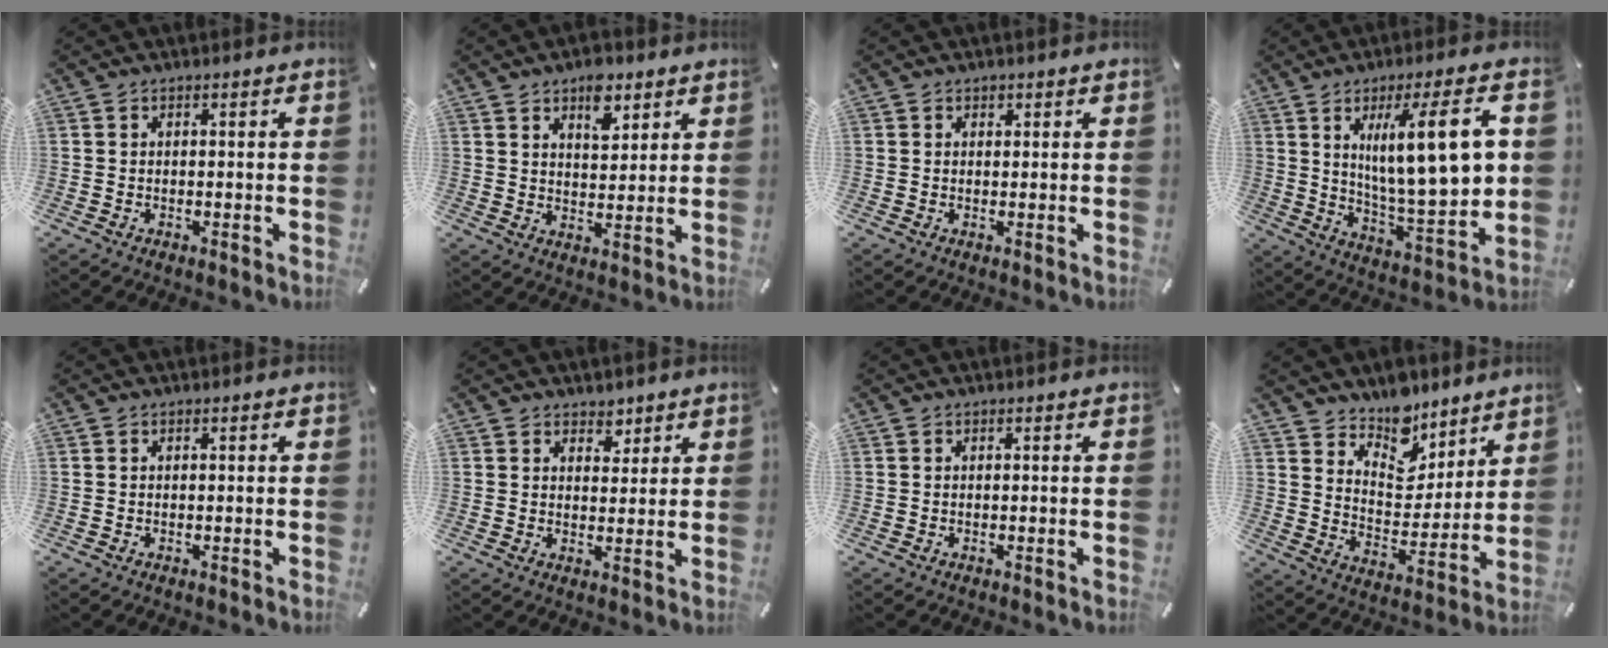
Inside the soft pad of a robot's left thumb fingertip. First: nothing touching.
{"total": 7.3, "force": [4.6, 4.2, 3.9], "torque": [-0.033, -0.021, 0.074]}
{"total": 0.8, "force": [0.4, 0.7, 0.1], "torque": [-0.001, 0.003, 0.007]}
{"total": 18.8, "force": [5.5, 4.7, 17.3], "torque": [-0.285, -0.020, 0.073]}
{"total": 0.0}
{"total": 3.7, "force": [2.7, 2.5, 0.4], "torque": [0.008, -0.013, 0.045]}
{"total": 0.0}
{"total": 10.8, "force": [9.1, 5.7, 0.9], "torque": [-0.017, -0.101, 0.170]}